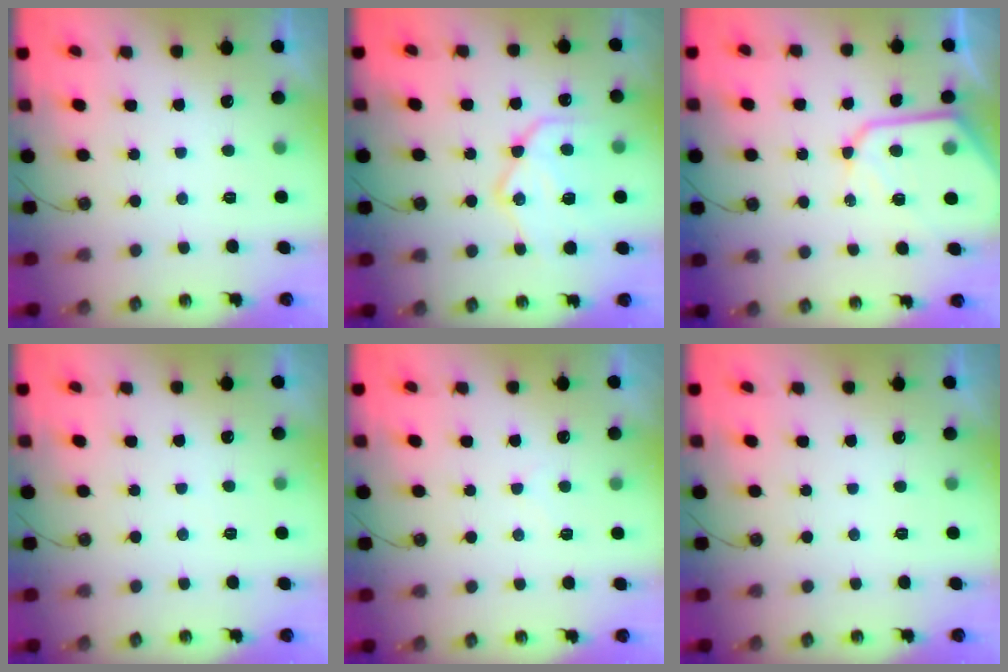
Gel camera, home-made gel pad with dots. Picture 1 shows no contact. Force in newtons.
{"total": 18.6, "press": 18.5, "slide": 1.7}
{"total": 12.7, "press": 12.6, "slide": 1.2}
{"total": 2.9, "press": 2.9, "slide": 0.5}
{"total": 4.4, "press": 4.3, "slide": 0.6}
{"total": 0.0}